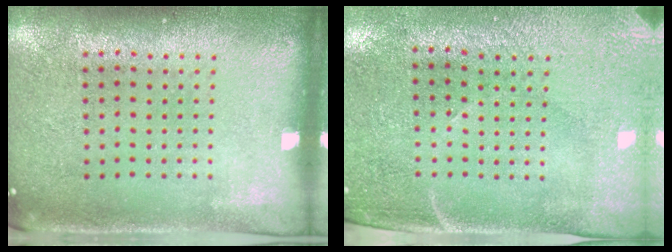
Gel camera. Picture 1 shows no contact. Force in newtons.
{"total": 2.9, "press": 2.5, "slide": 1.5}